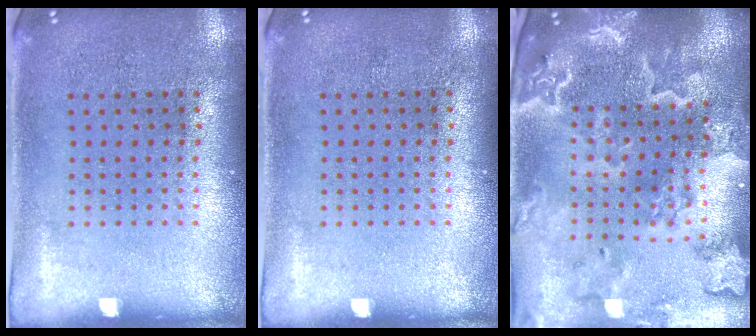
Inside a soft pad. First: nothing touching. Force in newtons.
{"total": 0.0}
{"total": 4.0, "press": 3.4, "slide": 2.1}